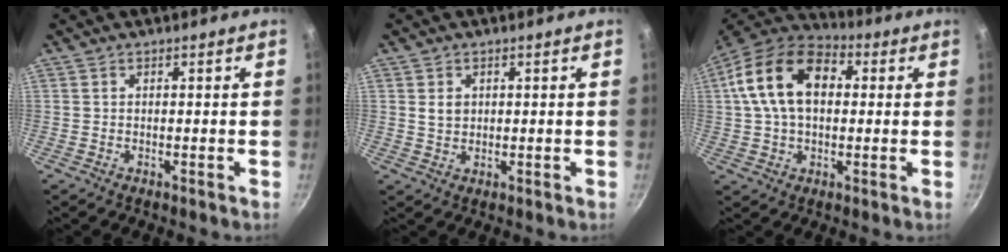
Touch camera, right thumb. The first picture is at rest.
{"total": 2.6, "force": [0.6, 2.1, 1.4], "torque": [-0.016, -0.001, 0.013]}
{"total": 16.3, "force": [3.1, 10.6, 12.0], "torque": [-0.190, 0.022, 0.034]}